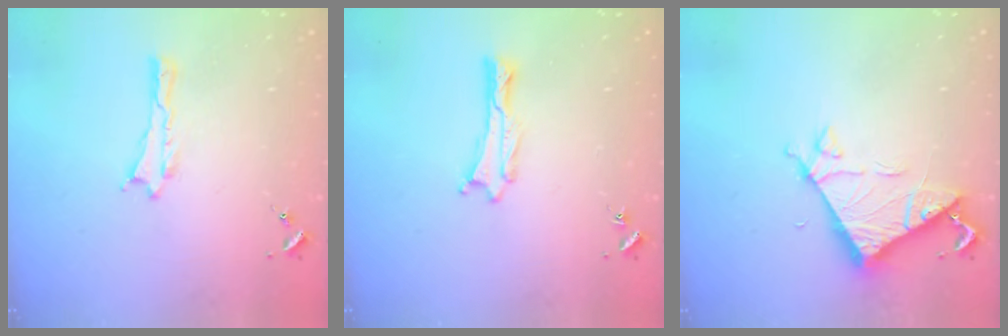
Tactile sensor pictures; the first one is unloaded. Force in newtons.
{"total": 0.0}
{"total": 6.7, "press": 6.7, "slide": 0.6}